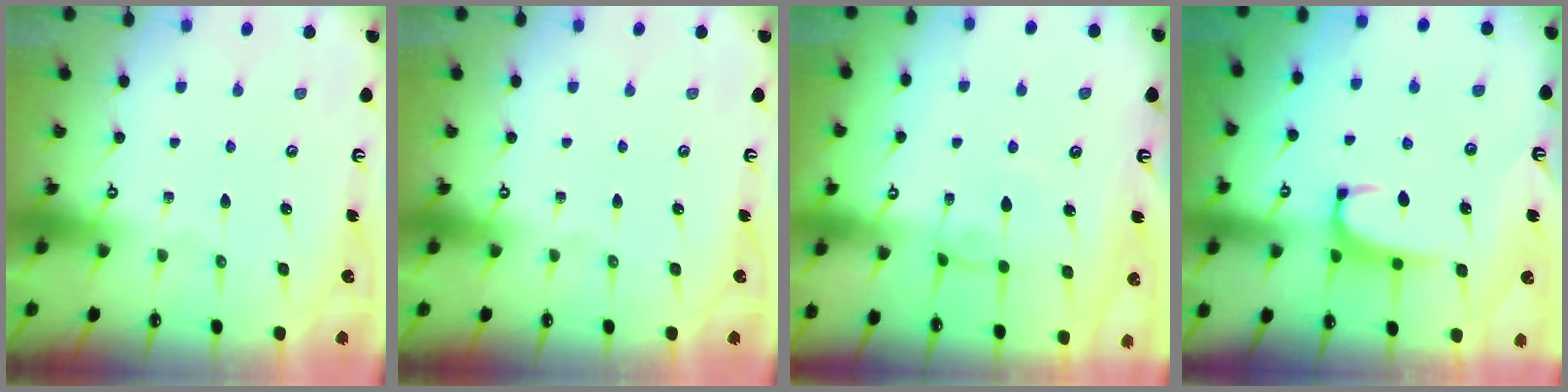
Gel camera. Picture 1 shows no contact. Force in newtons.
{"total": 0.0}
{"total": 0.6, "press": 0.4, "slide": 0.4}
{"total": 1.3, "press": 1.1, "slide": 0.8}